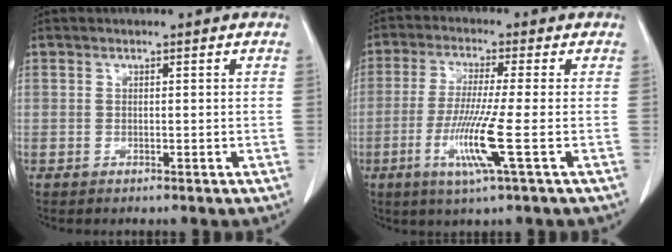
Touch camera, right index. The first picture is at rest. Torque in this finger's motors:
{"motor_torque": [1.34, -0.45, 0.69, 0.21]}